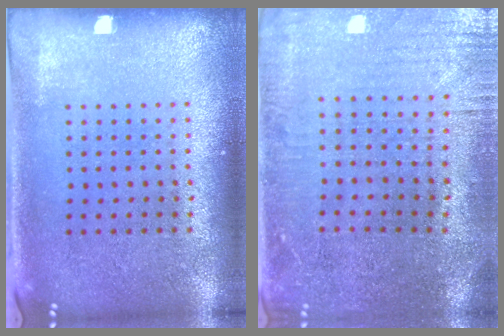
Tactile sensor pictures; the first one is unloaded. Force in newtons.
{"total": 0.7, "press": 0.5, "slide": 0.5}